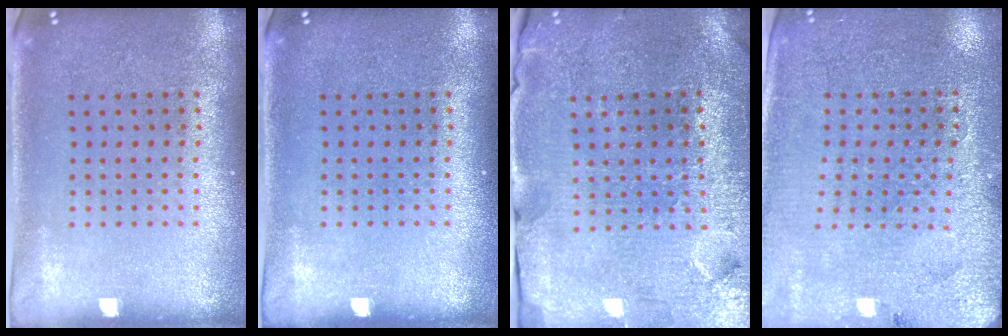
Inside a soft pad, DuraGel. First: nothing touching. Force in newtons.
{"total": 0.0}
{"total": 3.8, "press": 3.6, "slide": 1.1}
{"total": 2.8, "press": 2.8, "slide": 0.5}